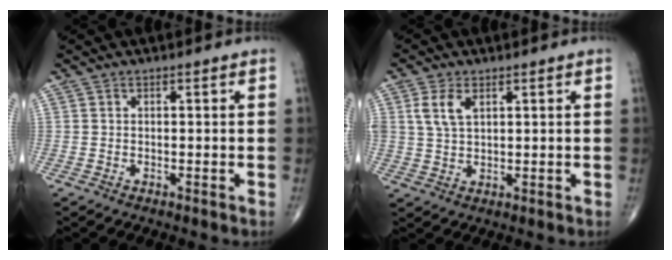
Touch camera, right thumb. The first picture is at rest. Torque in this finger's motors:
{"motor_torque": [0.39, 0.40, 1.03, 0.07, 0.32]}